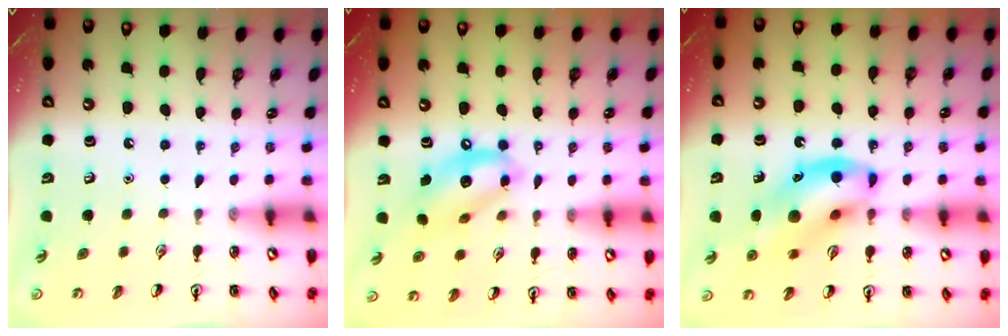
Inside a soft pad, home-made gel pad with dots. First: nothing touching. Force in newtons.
{"total": 12.7, "press": 12.1, "slide": 3.8}
{"total": 15.0, "press": 14.6, "slide": 3.2}